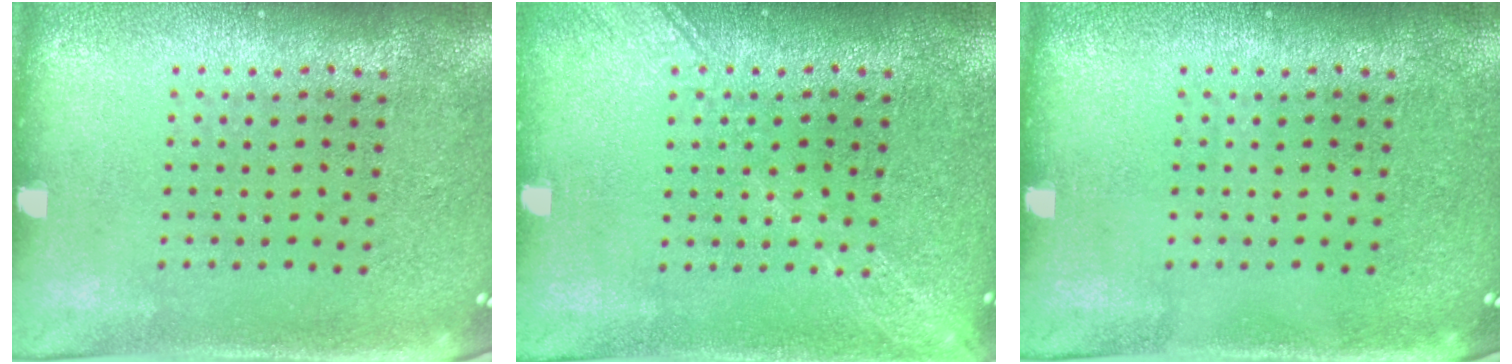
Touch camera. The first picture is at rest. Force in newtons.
{"total": 2.4, "press": 2.3, "slide": 0.4}
{"total": 0.0}